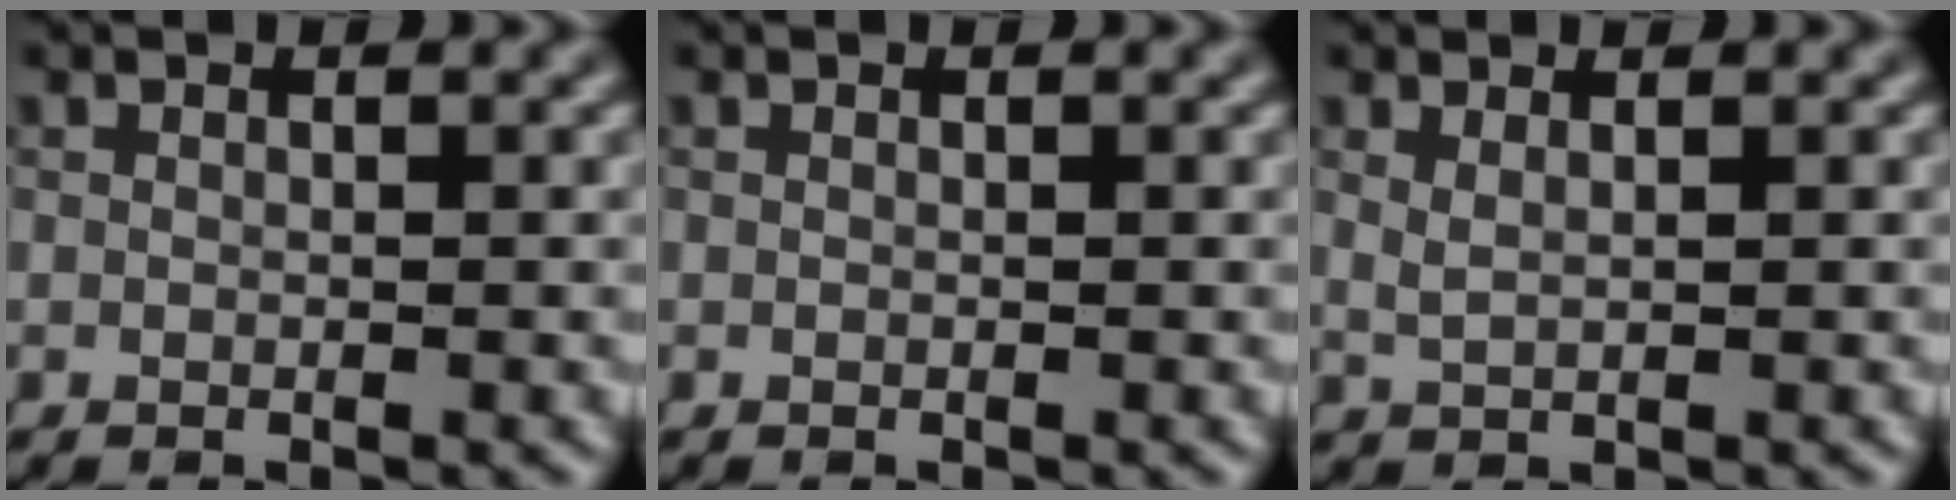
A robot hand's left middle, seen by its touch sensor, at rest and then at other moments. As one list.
[{"total": 0.0}, {"total": 1.4, "force": [0.8, 0.6, 0.9], "torque": [-0.015, -0.006, 0.010]}]